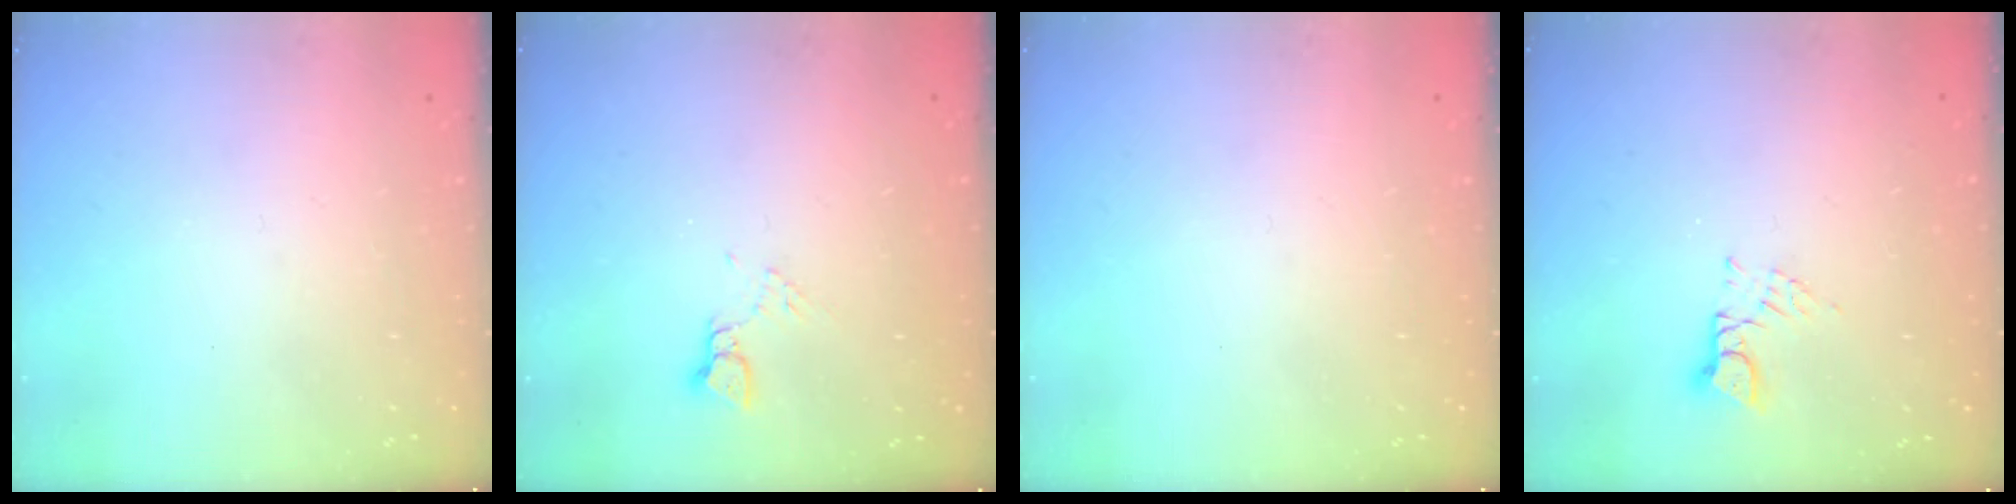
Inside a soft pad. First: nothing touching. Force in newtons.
{"total": 2.5, "press": 2.5, "slide": 0.3}
{"total": 0.0}
{"total": 2.8, "press": 2.8, "slide": 0.3}